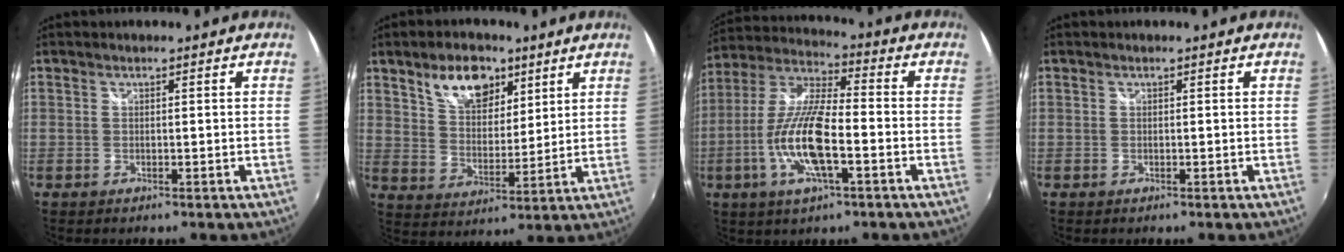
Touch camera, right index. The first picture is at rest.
{"total": 10.8, "force": [6.4, 6.1, 6.2], "torque": [-0.101, 0.016, 0.117]}
{"total": 14.1, "force": [-4.4, 3.6, 12.9], "torque": [-0.266, -0.005, -0.086]}
{"total": 0.0}